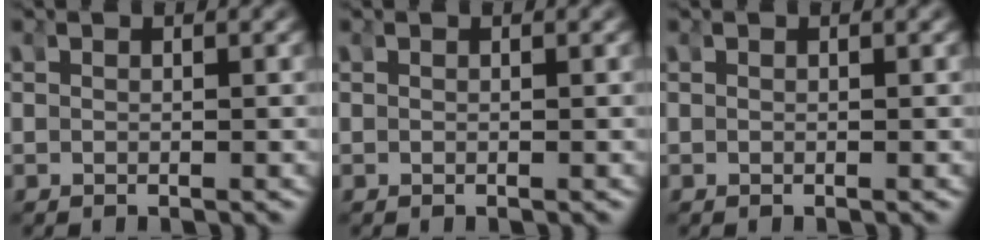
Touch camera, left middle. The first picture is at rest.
{"total": 0.0}
{"total": 0.0}